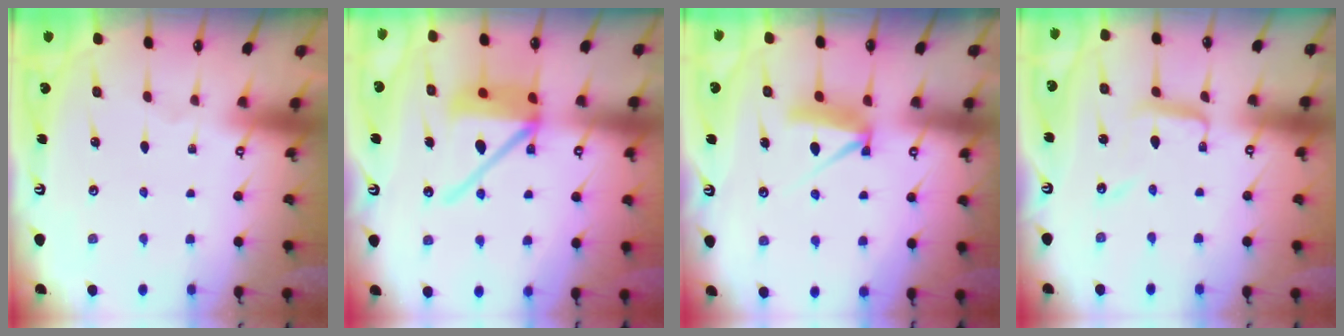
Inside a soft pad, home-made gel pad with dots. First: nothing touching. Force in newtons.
{"total": 14.7, "press": 14.6, "slide": 2.0}
{"total": 7.7, "press": 7.7, "slide": 0.4}
{"total": 8.8, "press": 8.7, "slide": 0.7}